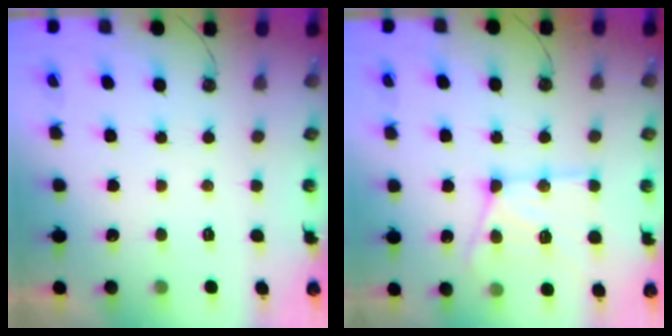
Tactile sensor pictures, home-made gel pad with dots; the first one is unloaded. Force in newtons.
{"total": 17.5, "press": 17.3, "slide": 2.1}